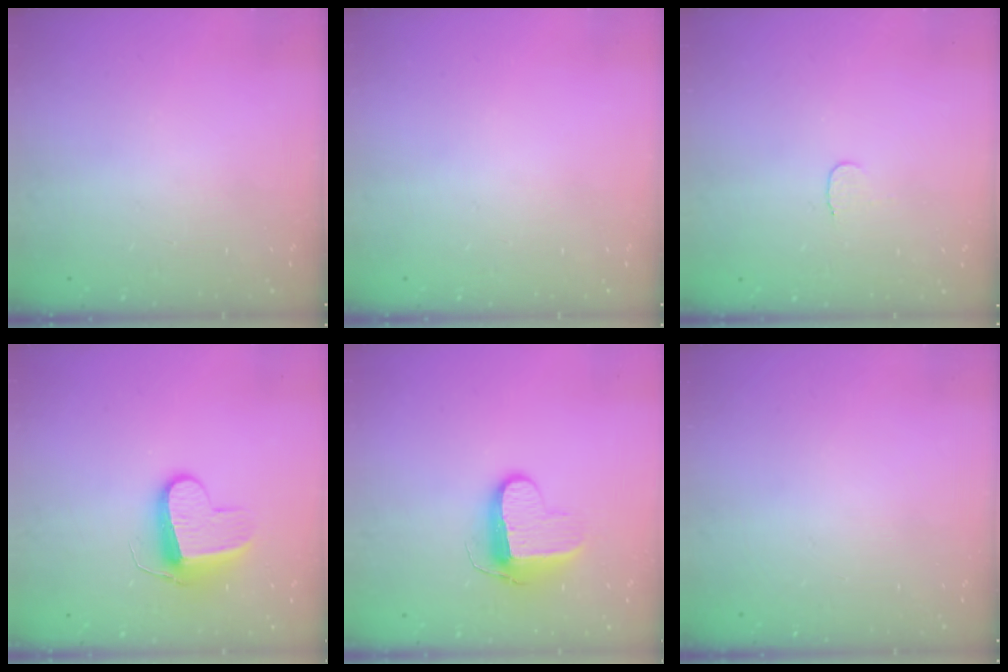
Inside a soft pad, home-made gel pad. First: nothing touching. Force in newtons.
{"total": 0.0}
{"total": 3.6, "press": 3.6, "slide": 0.4}
{"total": 9.4, "press": 9.4, "slide": 0.2}
{"total": 10.0, "press": 10.0, "slide": 0.2}
{"total": 0.0}